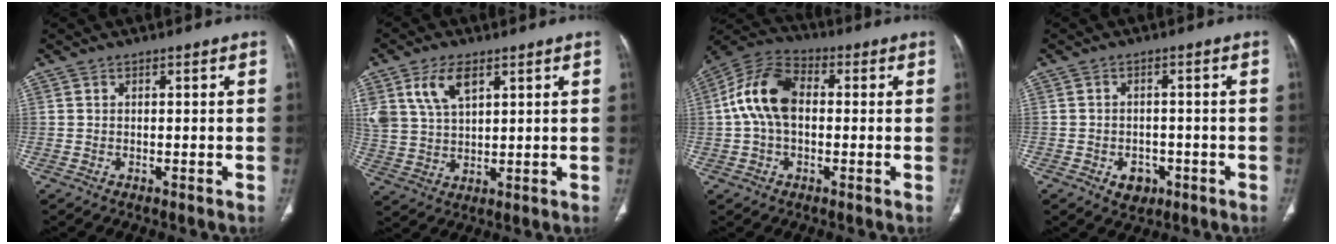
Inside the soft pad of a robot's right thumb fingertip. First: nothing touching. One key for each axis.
{"total": 8.7, "fx": 4.4, "fy": 4.7, "fz": 5.9, "tx": -0.112, "ty": -0.012, "tz": 0.094}
{"total": 12.3, "fx": 0.7, "fy": 7.8, "fz": 9.4, "tx": -0.182, "ty": 0.032, "tz": 0.001}
{"total": 4.1, "fx": -1.8, "fy": 3.1, "fz": 2.0, "tx": -0.012, "ty": 0.010, "tz": -0.016}